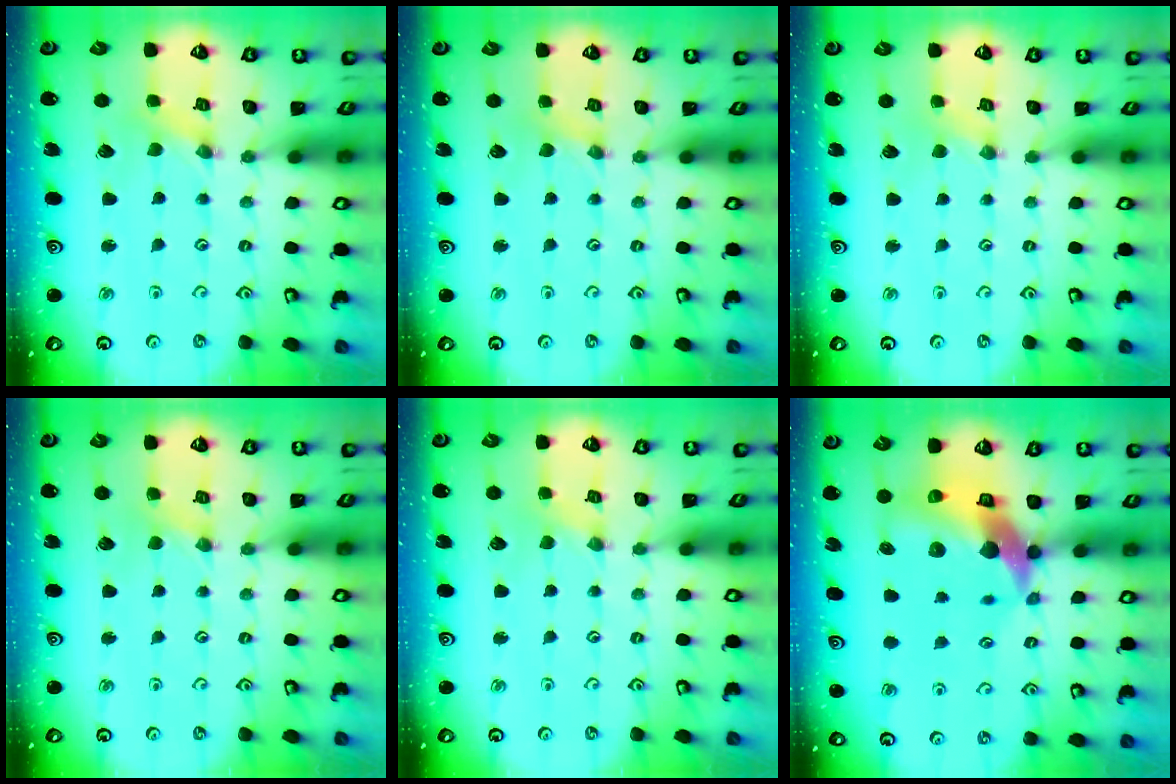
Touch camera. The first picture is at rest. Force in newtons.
{"total": 1.5, "press": 1.5, "slide": 0.2}
{"total": 2.0, "press": 2.0, "slide": 0.4}
{"total": 1.8, "press": 1.8, "slide": 0.2}
{"total": 0.0}
{"total": 14.7, "press": 14.5, "slide": 2.3}